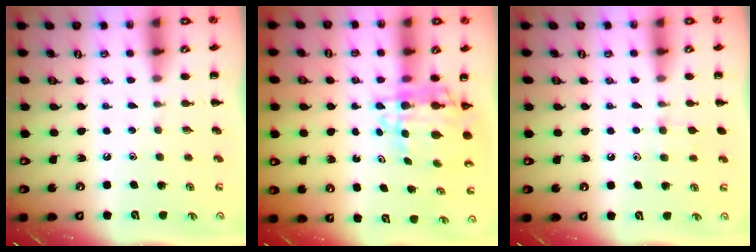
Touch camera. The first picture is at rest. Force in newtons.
{"total": 8.0, "press": 7.4, "slide": 3.0}
{"total": 6.2, "press": 5.8, "slide": 2.2}